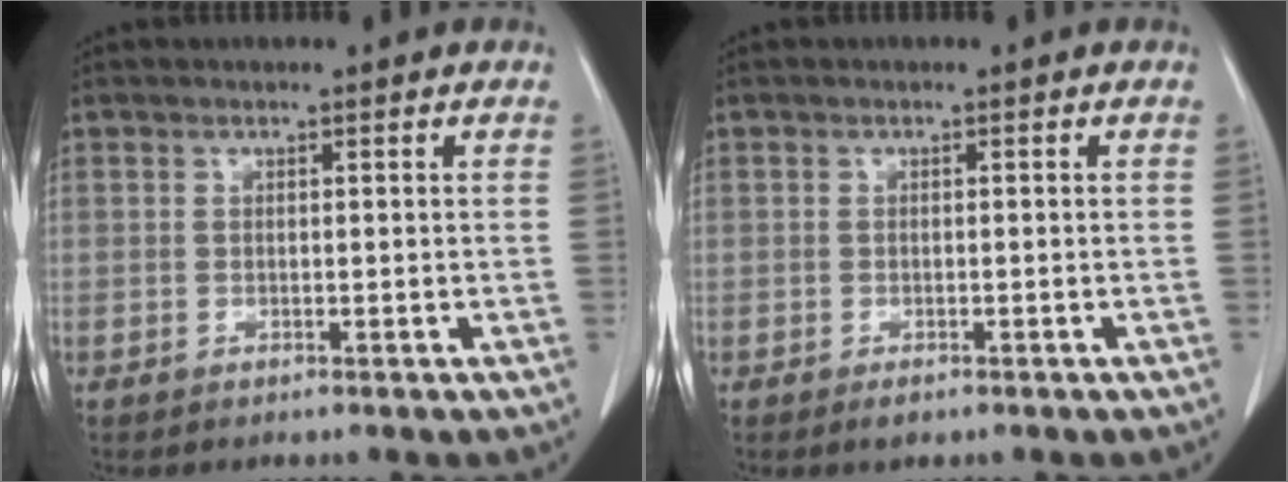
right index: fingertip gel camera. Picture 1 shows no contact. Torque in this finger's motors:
{"motor_torque": [-0.41, -0.24, -0.28, -0.09]}